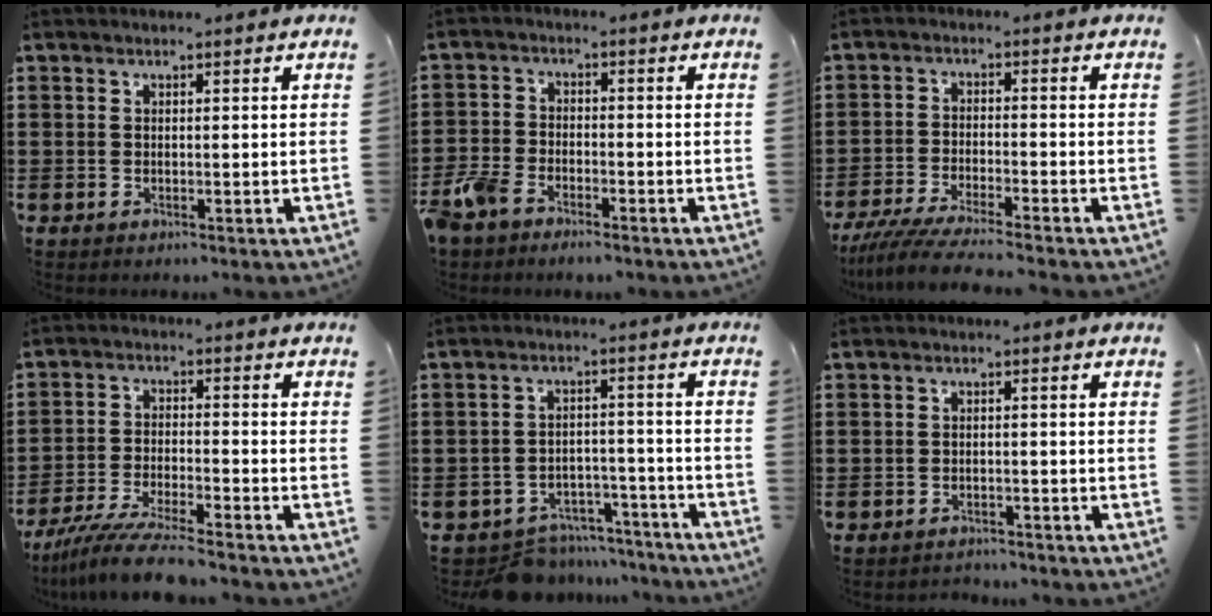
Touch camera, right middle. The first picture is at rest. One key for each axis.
{"total": 4.8, "fx": -4.2, "fy": 1.8, "fz": 1.6, "tx": -0.053, "ty": -0.002, "tz": -0.089}
{"total": 5.4, "fx": -5.0, "fy": -0.3, "fz": 2.2, "tx": -0.057, "ty": -0.024, "tz": -0.097}
{"total": 7.8, "fx": -6.9, "fy": 0.1, "fz": 3.6, "tx": -0.075, "ty": -0.010, "tz": -0.132}
{"total": 7.0, "fx": -6.7, "fy": 1.7, "fz": 0.7, "tx": -0.012, "ty": 0.020, "tz": -0.130}
{"total": 1.7, "fx": -1.6, "fy": 0.2, "fz": -0.2, "tx": -0.001, "ty": -0.002, "tz": -0.037}